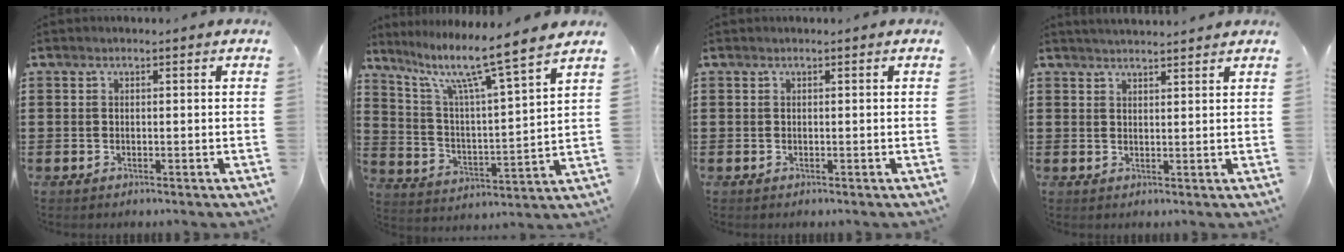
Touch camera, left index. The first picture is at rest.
{"total": 9.2, "force": [7.0, -0.3, 6.0], "torque": [-0.135, -0.053, 0.106]}
{"total": 0.0}
{"total": 1.8, "force": [1.7, -0.3, 0.2], "torque": [-0.007, -0.002, 0.033]}